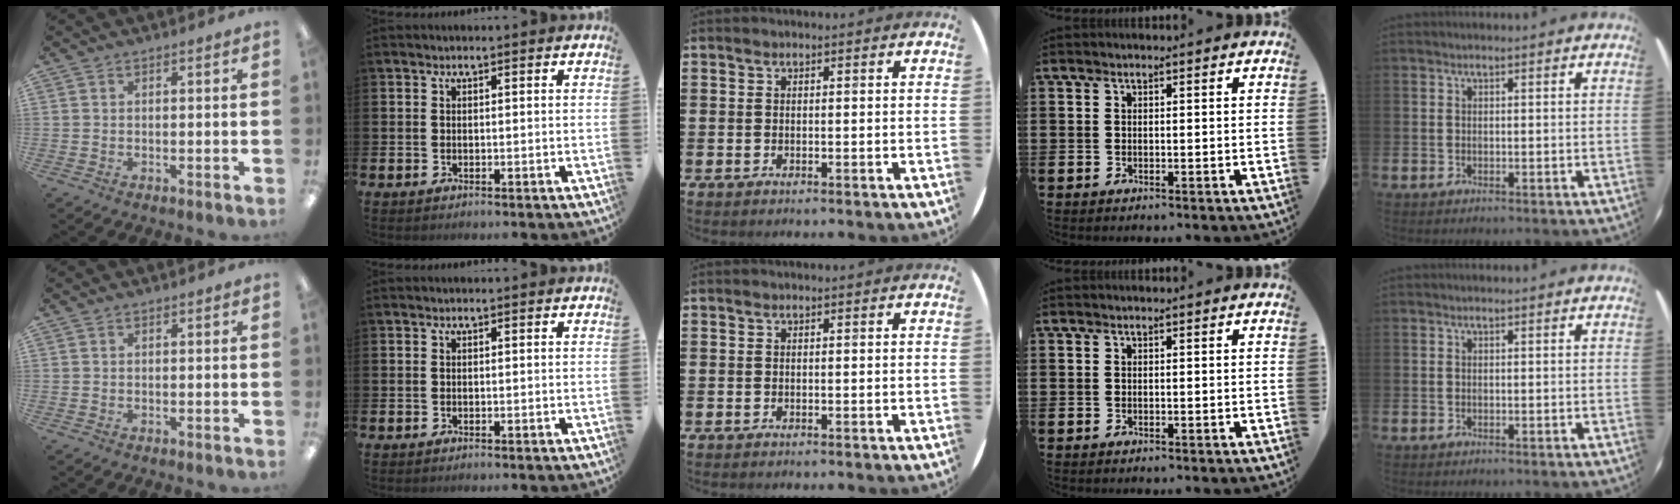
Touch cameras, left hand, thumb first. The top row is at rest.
{}